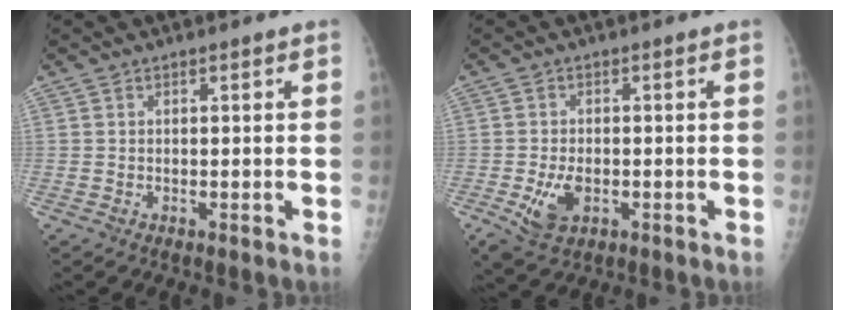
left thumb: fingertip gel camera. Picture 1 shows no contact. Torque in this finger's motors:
{"motor_torque": [-0.08, 1.70, 0.02, 0.05, 0.12]}